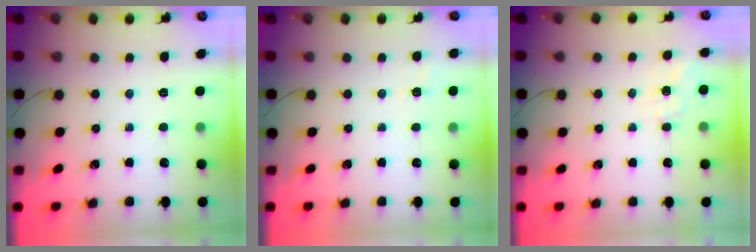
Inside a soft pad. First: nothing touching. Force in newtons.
{"total": 3.5, "press": 3.0, "slide": 1.8}
{"total": 4.1, "press": 3.7, "slide": 1.7}